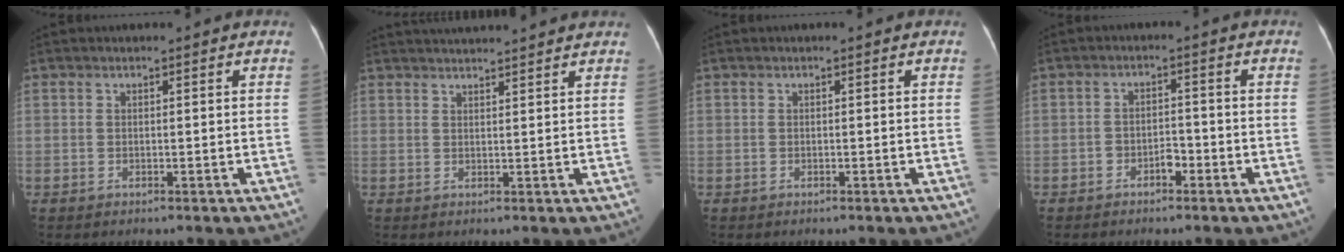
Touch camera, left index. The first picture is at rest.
{"total": 8.3, "force": [7.8, -0.2, 2.7], "torque": [-0.043, 0.032, 0.103]}
{"total": 0.0}
{"total": 2.4, "force": [-1.6, 1.2, 1.3], "torque": [-0.019, 0.006, -0.026]}